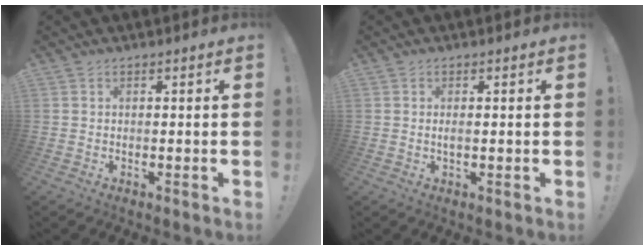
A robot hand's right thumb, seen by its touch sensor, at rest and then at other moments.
{"total": 1.4, "force": [-0.2, 0.1, 1.3], "torque": [-0.023, 0.001, -0.006]}